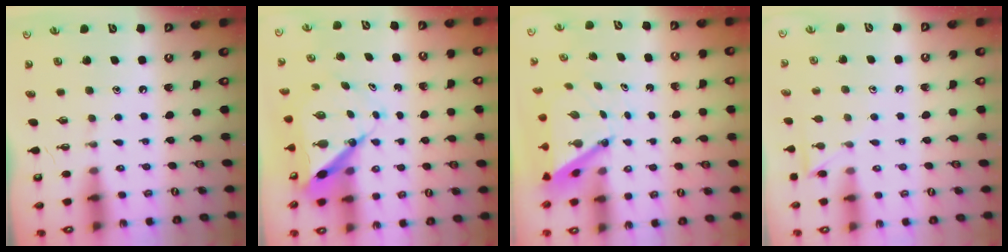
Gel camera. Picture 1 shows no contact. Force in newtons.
{"total": 8.5, "press": 8.5, "slide": 0.8}
{"total": 5.3, "press": 5.3, "slide": 0.5}
{"total": 7.0, "press": 7.0, "slide": 0.7}